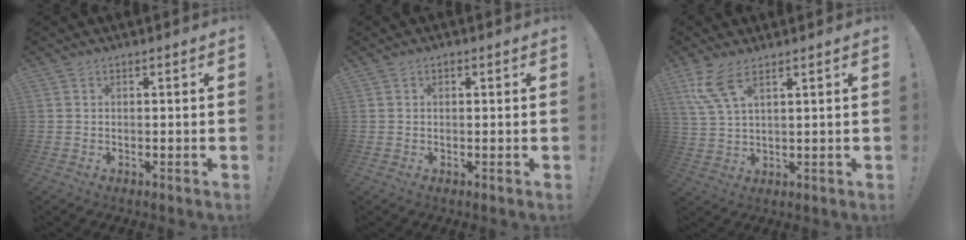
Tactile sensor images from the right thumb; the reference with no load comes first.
{"total": 2.8, "force": [1.1, 2.0, 1.6], "torque": [-0.015, -0.001, 0.015]}
{"total": 8.1, "force": [5.1, 2.4, 5.9], "torque": [-0.128, -0.017, 0.098]}